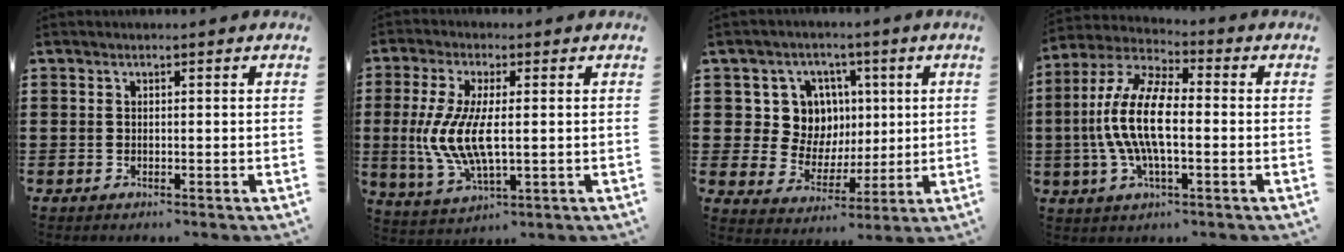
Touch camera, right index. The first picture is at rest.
{"total": 9.1, "force": [-0.3, 3.2, 8.5], "torque": [-0.202, -0.017, -0.013]}
{"total": 9.5, "force": [2.3, 8.7, 3.1], "torque": [-0.089, 0.006, 0.050]}
{"total": 11.9, "force": [-1.2, 4.3, 11.0], "torque": [-0.251, -0.011, -0.031]}